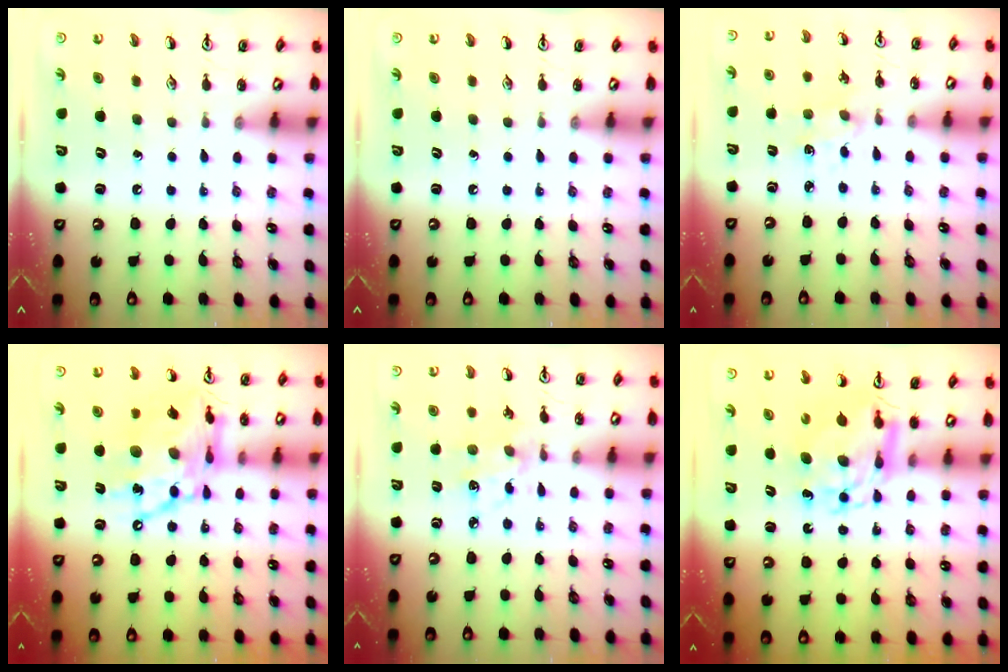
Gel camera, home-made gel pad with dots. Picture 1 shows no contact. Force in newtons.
{"total": 0.0}
{"total": 2.2, "press": 2.2, "slide": 0.2}
{"total": 18.3, "press": 18.2, "slide": 1.8}
{"total": 4.8, "press": 4.6, "slide": 1.5}
{"total": 10.0, "press": 9.9, "slide": 1.0}